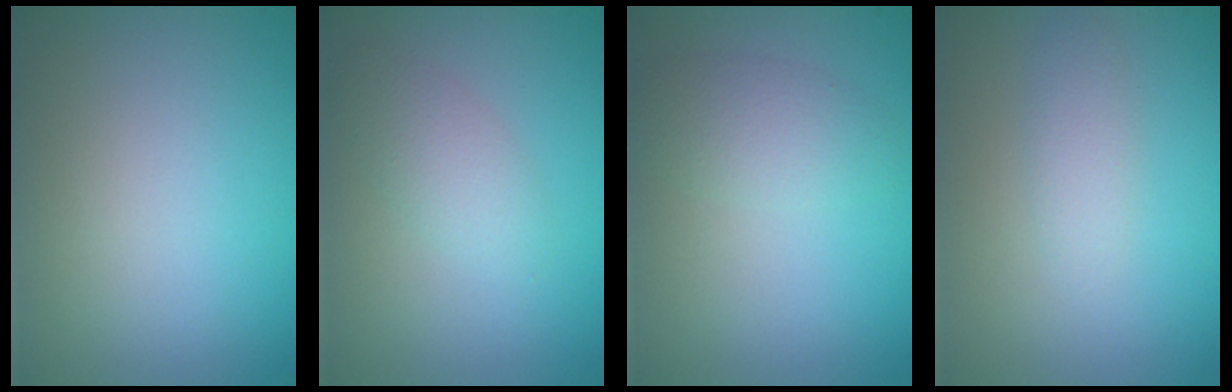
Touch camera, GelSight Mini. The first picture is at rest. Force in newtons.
{"total": 2.1, "press": 2.1, "slide": 0.1}
{"total": 2.4, "press": 2.4, "slide": 0.1}
{"total": 1.4, "press": 1.4, "slide": 0.0}